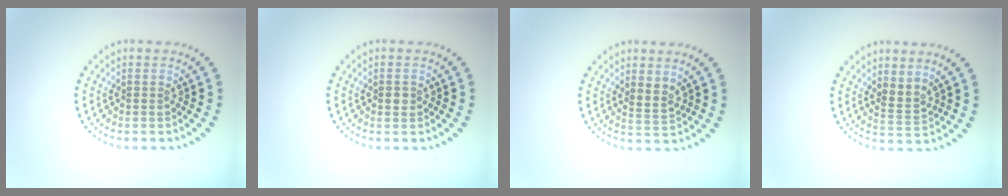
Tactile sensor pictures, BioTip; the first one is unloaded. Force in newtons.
{"total": 0.9, "press": 0.8, "slide": 0.3}
{"total": 1.8, "press": 1.4, "slide": 1.2}
{"total": 1.8, "press": 1.4, "slide": 1.2}